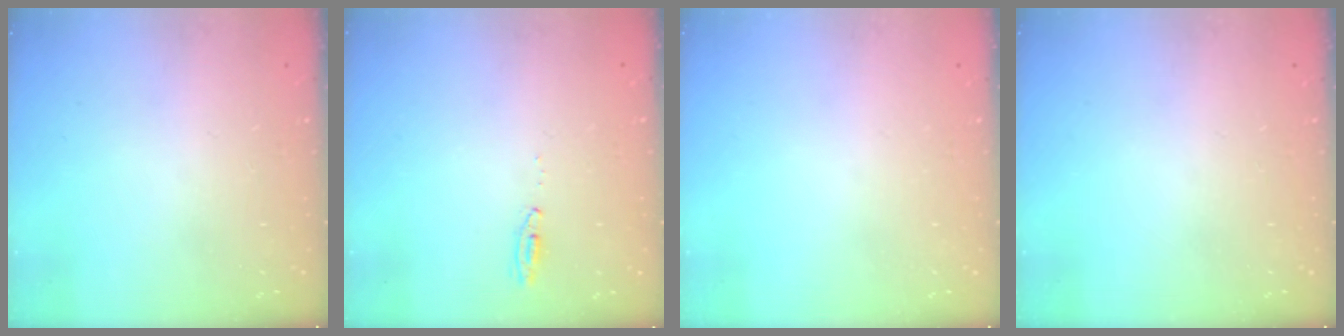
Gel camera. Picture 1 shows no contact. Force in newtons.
{"total": 4.1, "press": 3.1, "slide": 2.6}
{"total": 0.0}
{"total": 0.0}